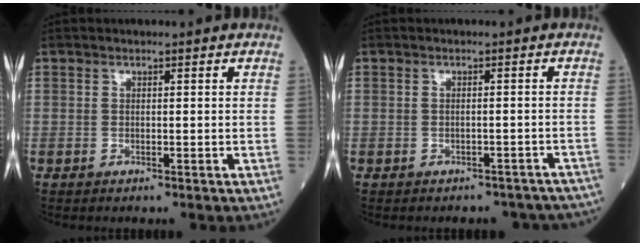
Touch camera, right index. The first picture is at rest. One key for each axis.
{"total": 8.1, "fx": -7.1, "fy": 3.6, "fz": 1.3, "tx": -0.006, "ty": 0.016, "tz": -0.068}